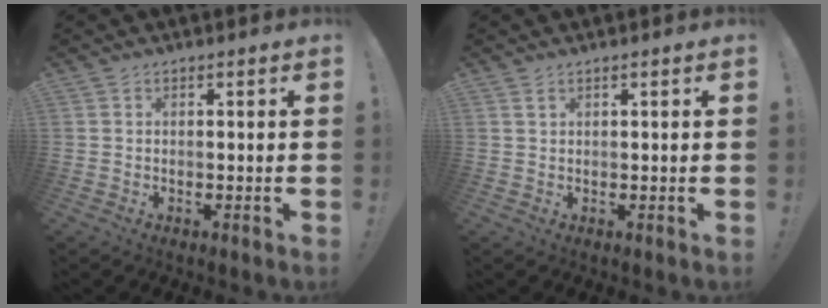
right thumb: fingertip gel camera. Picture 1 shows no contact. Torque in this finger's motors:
{"motor_torque": [-0.10, 0.20, 0.19, 0.00, 0.00]}